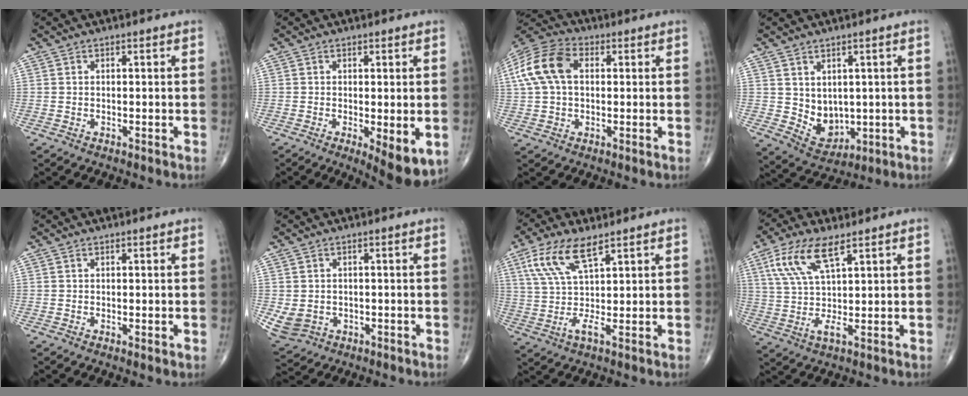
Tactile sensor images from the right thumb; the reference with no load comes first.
{"total": 7.5, "force": [-1.9, 2.3, 6.9], "torque": [-0.093, -0.023, -0.026]}
{"total": 12.6, "force": [2.3, 8.1, 9.3], "torque": [-0.195, 0.031, 0.037]}
{"total": 6.5, "force": [0.8, 5.1, 4.0], "torque": [-0.039, -0.021, 0.038]}
{"total": 1.0, "force": [0.1, 0.2, 1.0], "torque": [-0.013, -0.004, 0.001]}
{"total": 4.9, "force": [-0.8, 4.2, 2.4], "torque": [-0.047, 0.001, 0.001]}
{"total": 9.1, "force": [4.8, 2.6, 7.3], "torque": [-0.159, -0.001, 0.099]}
{"total": 10.2, "force": [5.0, 3.0, 8.4], "torque": [-0.181, -0.004, 0.103]}